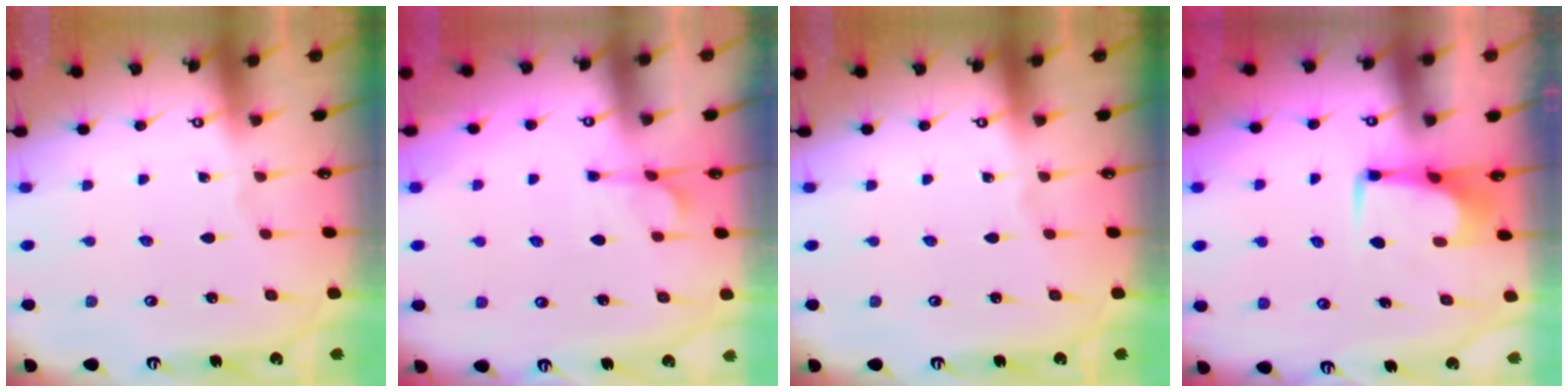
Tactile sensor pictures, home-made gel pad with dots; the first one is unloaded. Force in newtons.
{"total": 1.7, "press": 1.1, "slide": 1.2}
{"total": 0.0}
{"total": 1.8, "press": 1.6, "slide": 0.6}